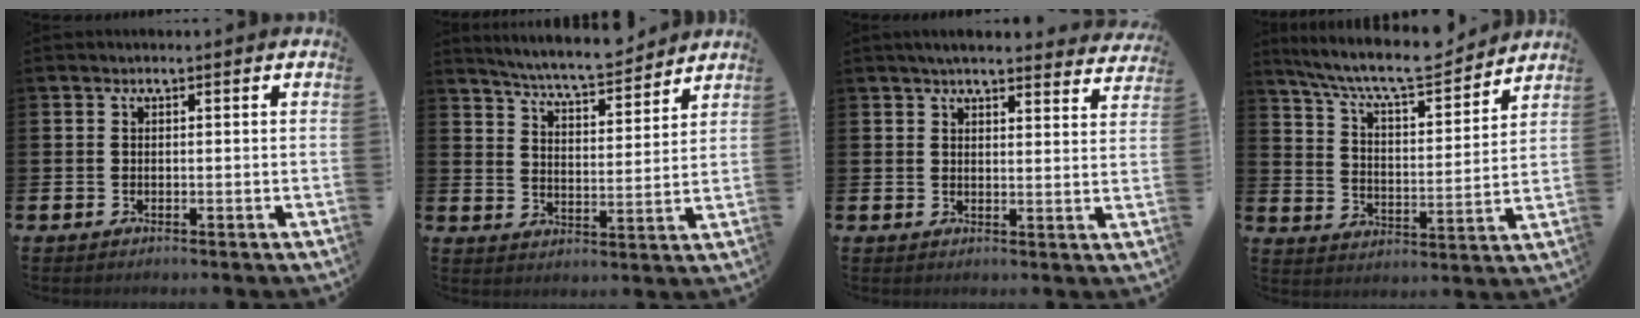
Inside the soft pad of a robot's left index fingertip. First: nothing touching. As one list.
[{"total": 6.7, "force": [6.5, 0.2, 1.5], "torque": [-0.050, -0.043, 0.113]}, {"total": 4.5, "force": [4.2, 0.4, 1.3], "torque": [-0.024, -0.020, 0.075]}, {"total": 9.1, "force": [8.4, 1.5, 3.3], "torque": [-0.088, -0.060, 0.144]}]